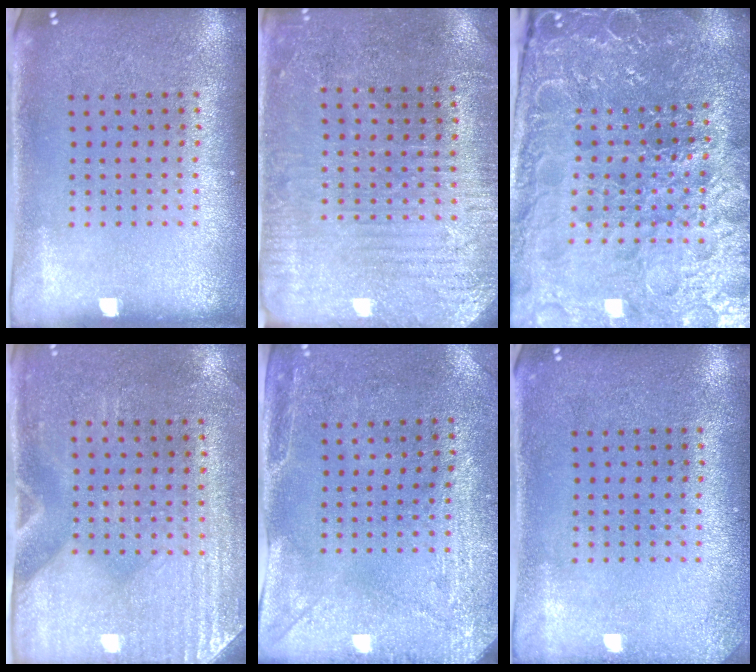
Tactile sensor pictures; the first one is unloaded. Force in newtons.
{"total": 2.9, "press": 2.8, "slide": 0.6}
{"total": 4.9, "press": 4.7, "slide": 1.4}
{"total": 3.0, "press": 2.6, "slide": 1.5}
{"total": 3.0, "press": 2.4, "slide": 1.8}
{"total": 1.2, "press": 1.2, "slide": 0.1}